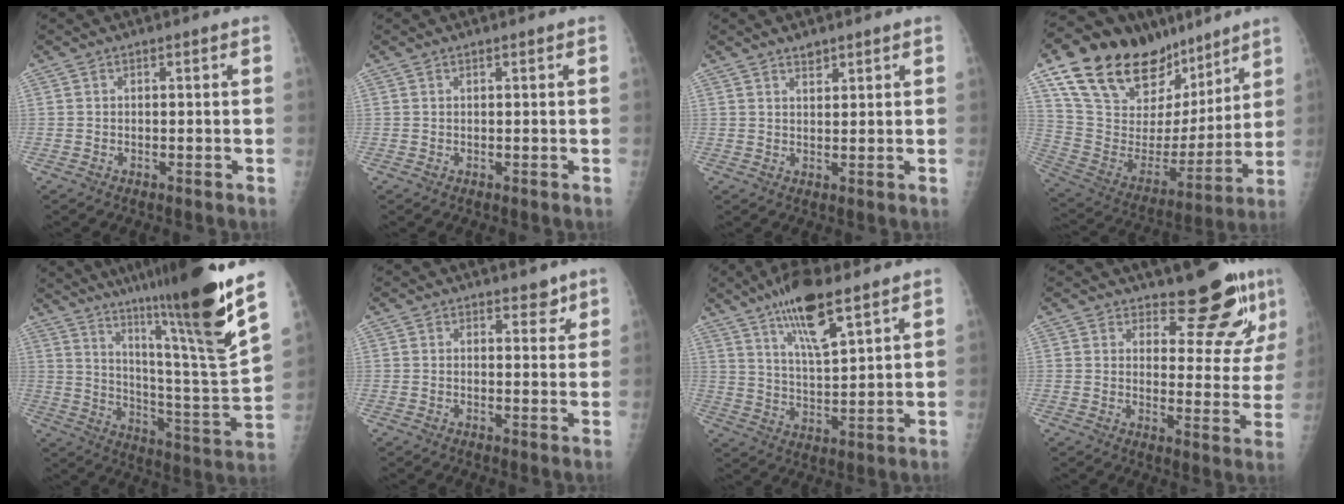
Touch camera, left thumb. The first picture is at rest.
{"total": 0.5, "force": [0.4, 0.0, 0.3], "torque": [-0.006, -0.002, 0.008]}
{"total": 2.4, "force": [2.0, 0.8, 1.0], "torque": [-0.010, -0.015, 0.034]}
{"total": 28.9, "force": [19.6, 14.2, 15.8], "torque": [-0.234, -0.045, 0.337]}
{"total": 27.9, "force": [18.7, 1.6, 20.7], "torque": [-0.305, -0.103, 0.294]}
{"total": 2.9, "force": [2.2, 1.4, 1.3], "torque": [0.002, -0.012, 0.028]}
{"total": 12.7, "force": [8.1, 3.2, 9.2], "torque": [-0.152, -0.039, 0.148]}
{"total": 11.6, "force": [9.3, 3.4, 6.1], "torque": [-0.045, -0.082, 0.120]}